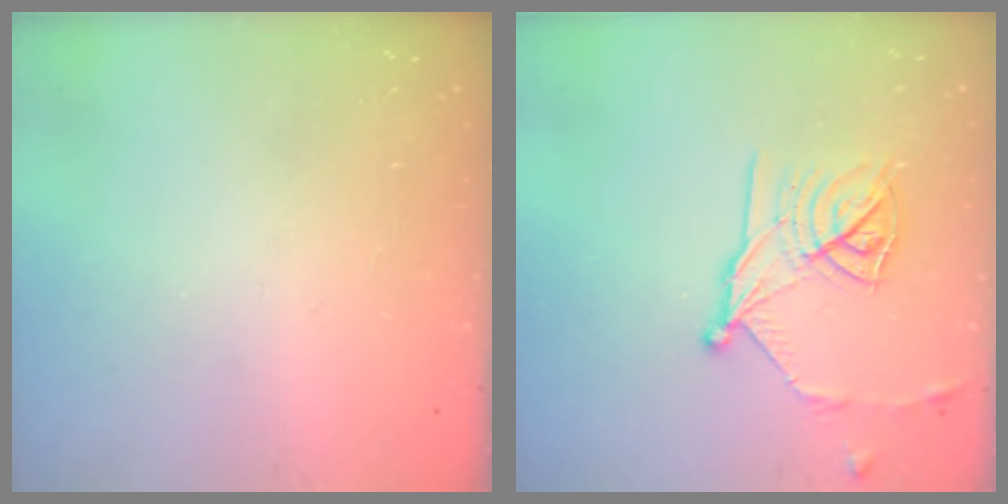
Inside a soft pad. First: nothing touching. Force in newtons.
{"total": 14.7, "press": 14.7, "slide": 0.6}